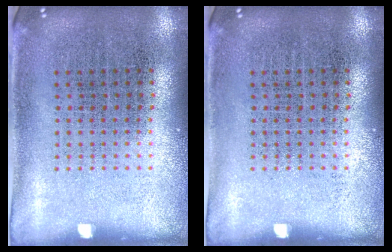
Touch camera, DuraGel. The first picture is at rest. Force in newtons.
{"total": 0.0}